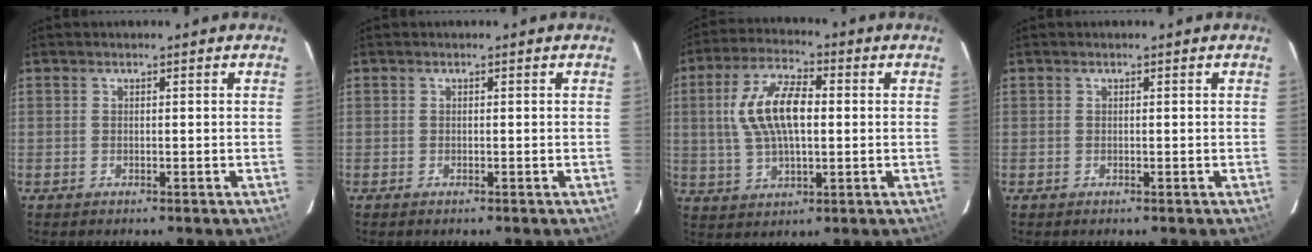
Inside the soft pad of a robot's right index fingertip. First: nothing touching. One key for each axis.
{"total": 0.0}
{"total": 12.2, "fx": 1.3, "fy": 5.4, "fz": 10.9, "tx": -0.218, "ty": 0.015, "tz": 0.027}
{"total": 0.0}